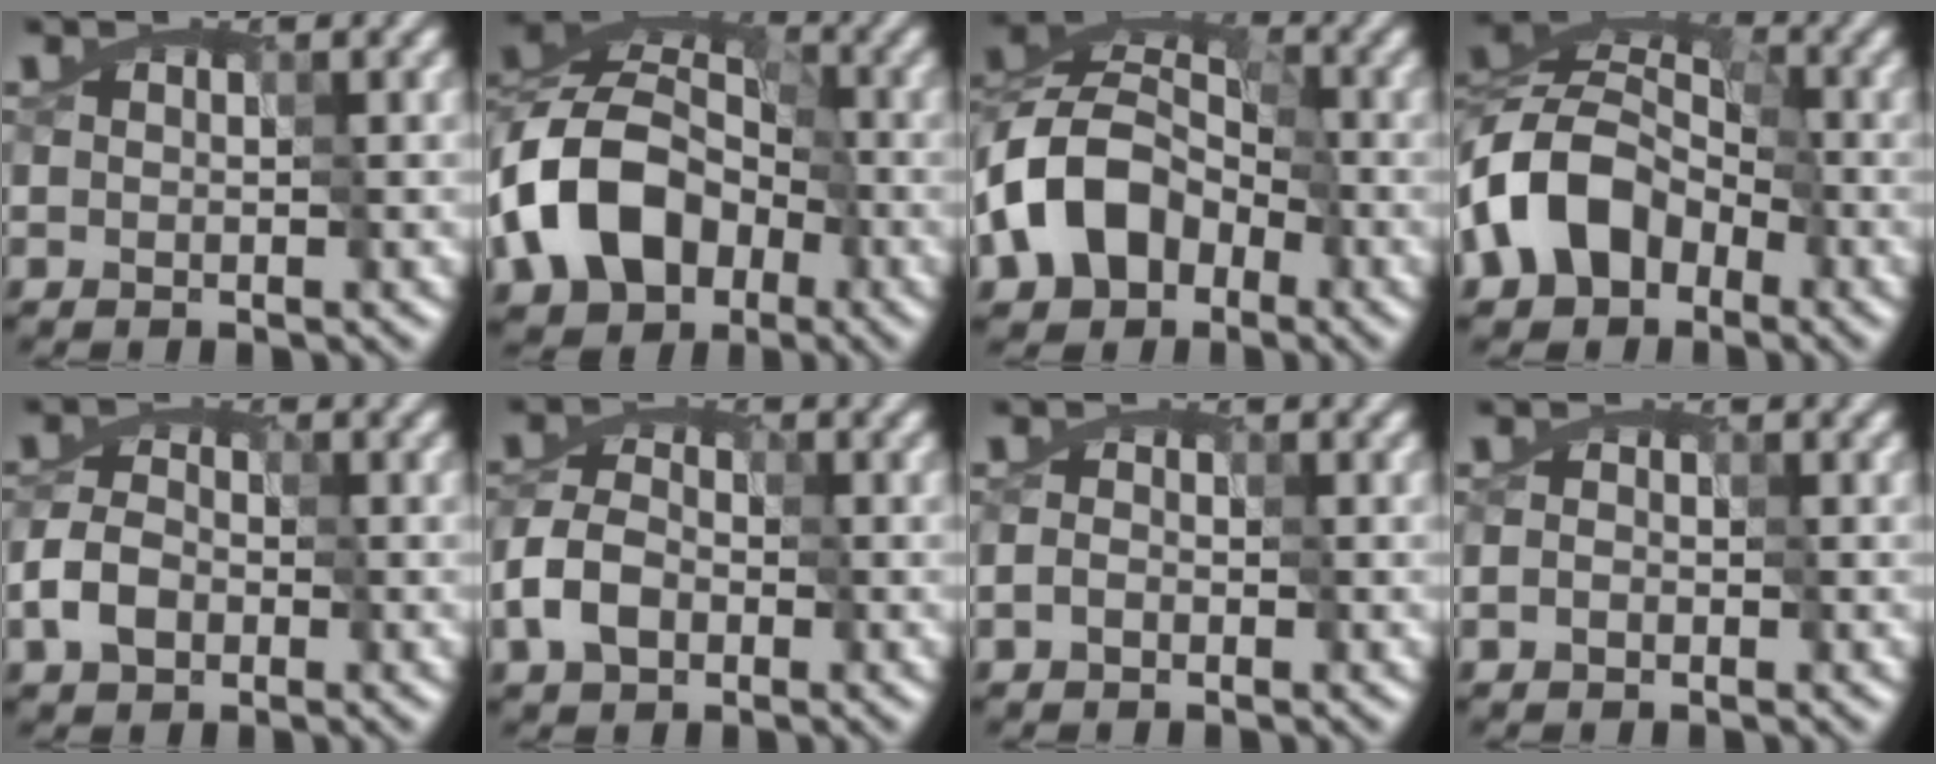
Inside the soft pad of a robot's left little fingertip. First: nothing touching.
{"total": 10.7, "force": [-5.4, 7.2, 5.8], "torque": [-0.114, 0.005, -0.114]}
{"total": 8.3, "force": [-5.1, 5.4, 3.7], "torque": [-0.064, 0.006, -0.111]}
{"total": 8.6, "force": [-5.3, 5.6, 3.8], "torque": [-0.073, 0.007, -0.118]}
{"total": 3.5, "force": [-2.7, 1.8, 1.3], "torque": [-0.023, 0.002, -0.053]}
{"total": 4.0, "force": [-3.0, 2.1, 1.7], "torque": [-0.036, 0.003, -0.059]}
{"total": 1.9, "force": [-1.1, 1.3, 0.9], "torque": [-0.002, 0.011, -0.025]}
{"total": 2.0, "force": [-0.3, 1.6, 1.1], "torque": [-0.004, 0.015, -0.018]}